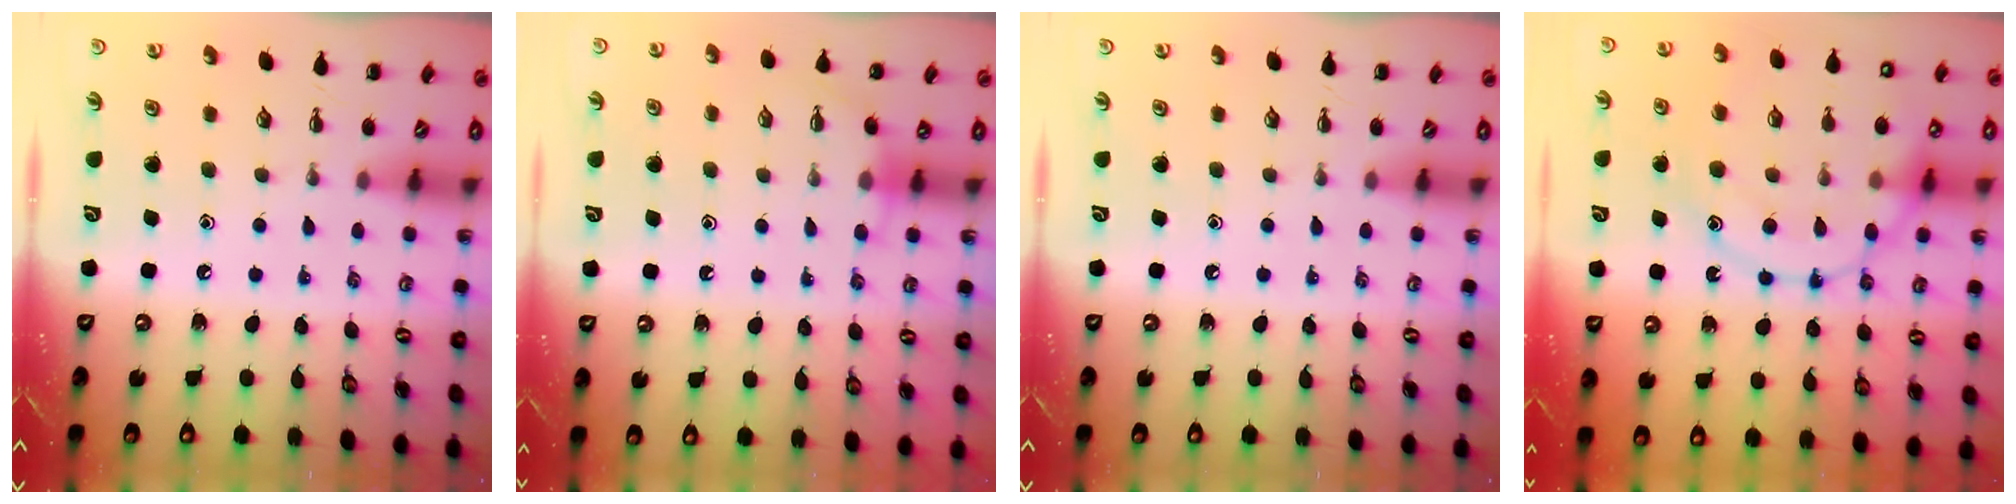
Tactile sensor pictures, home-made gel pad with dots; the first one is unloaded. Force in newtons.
{"total": 5.3, "press": 5.1, "slide": 1.4}
{"total": 0.0}
{"total": 17.9, "press": 17.9, "slide": 1.7}